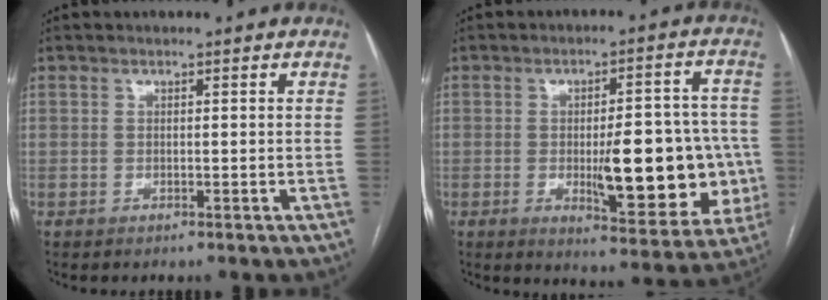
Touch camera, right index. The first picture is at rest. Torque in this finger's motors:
{"motor_torque": [2.14, 0.00, 0.36, 0.07]}